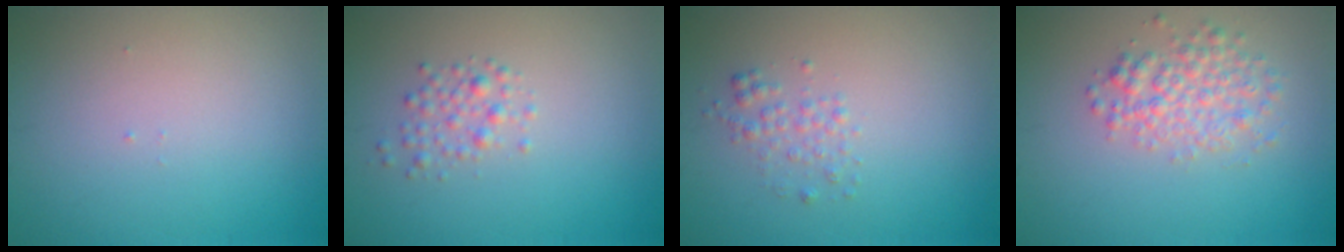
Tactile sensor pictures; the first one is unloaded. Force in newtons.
{"total": 1.6, "press": 1.6, "slide": 0.1}
{"total": 1.4, "press": 1.4, "slide": 0.0}
{"total": 3.2, "press": 3.2, "slide": 0.2}